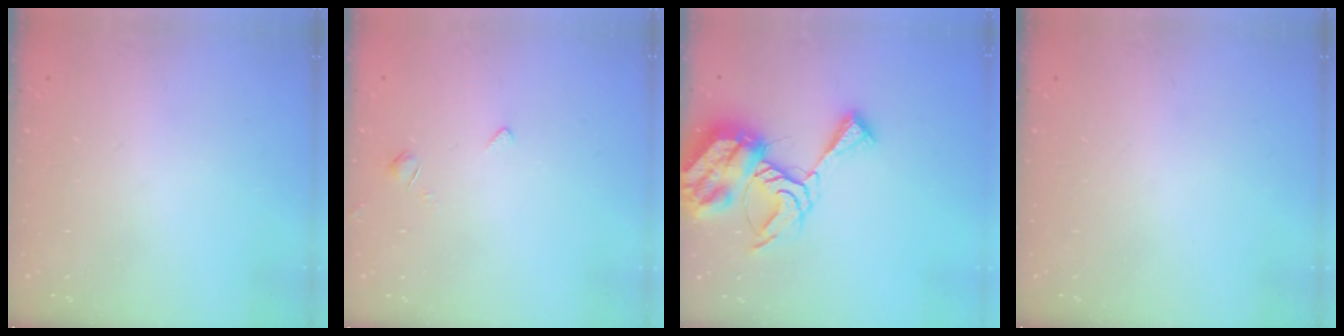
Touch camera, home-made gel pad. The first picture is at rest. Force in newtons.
{"total": 1.7, "press": 1.6, "slide": 0.5}
{"total": 15.5, "press": 15.4, "slide": 1.6}
{"total": 0.0}